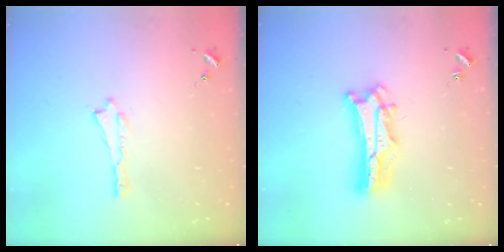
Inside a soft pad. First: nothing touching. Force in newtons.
{"total": 7.6, "press": 7.5, "slide": 0.7}